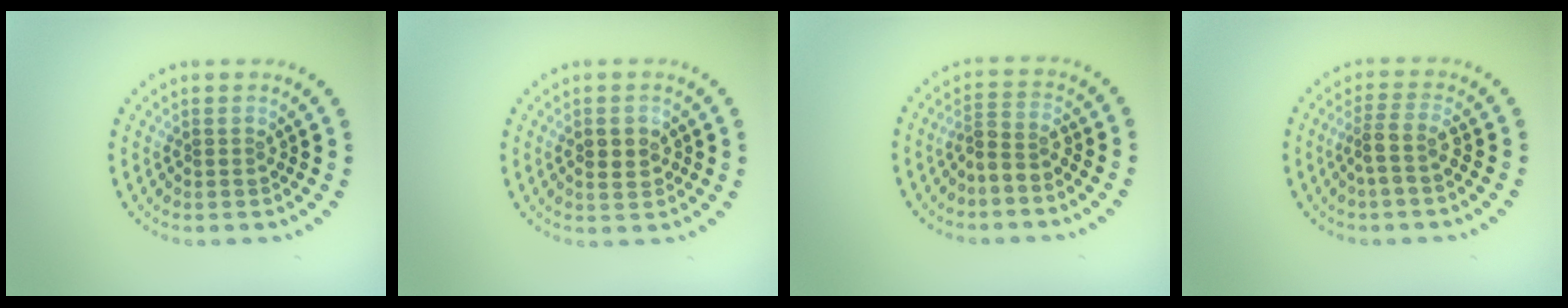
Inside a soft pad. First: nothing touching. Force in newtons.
{"total": 1.7, "press": 1.7, "slide": 0.2}
{"total": 2.0, "press": 1.4, "slide": 1.4}
{"total": 2.2, "press": 1.6, "slide": 1.5}